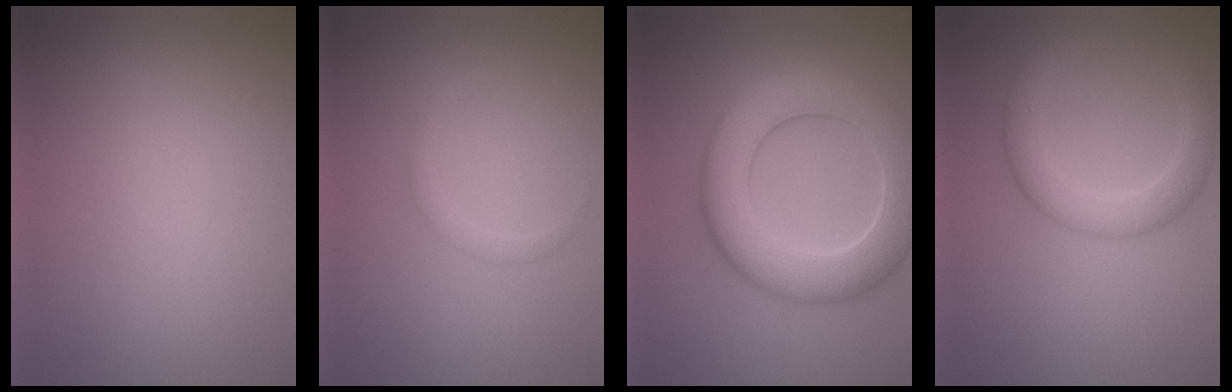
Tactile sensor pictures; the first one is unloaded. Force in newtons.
{"total": 1.1, "press": 1.1, "slide": 0.1}
{"total": 8.6, "press": 8.6, "slide": 0.4}
{"total": 4.3, "press": 4.3, "slide": 0.3}